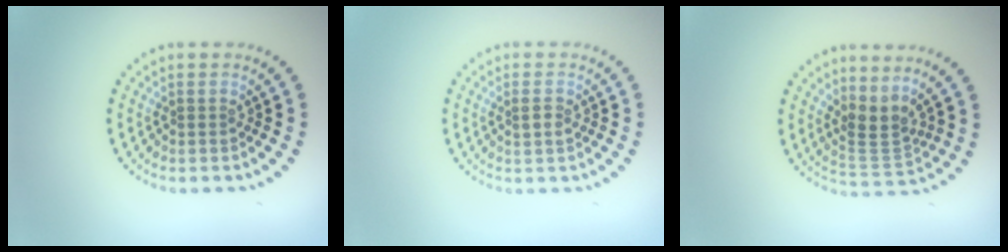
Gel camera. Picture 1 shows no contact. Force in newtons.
{"total": 1.4, "press": 1.3, "slide": 0.2}
{"total": 2.8, "press": 1.9, "slide": 2.1}